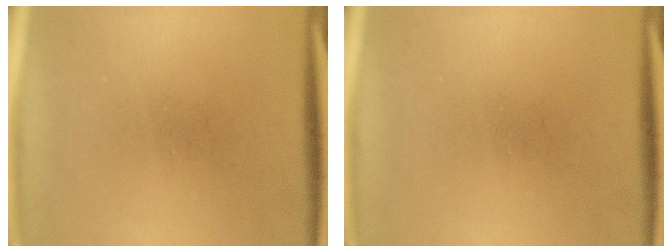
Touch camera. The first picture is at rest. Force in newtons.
{"total": 0.0}